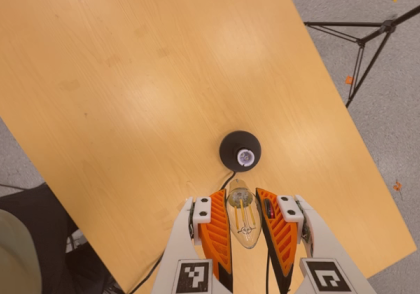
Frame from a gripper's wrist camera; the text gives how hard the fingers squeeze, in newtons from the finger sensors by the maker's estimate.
{"total": 15.0, "left": 14.9, "right": 15.1}